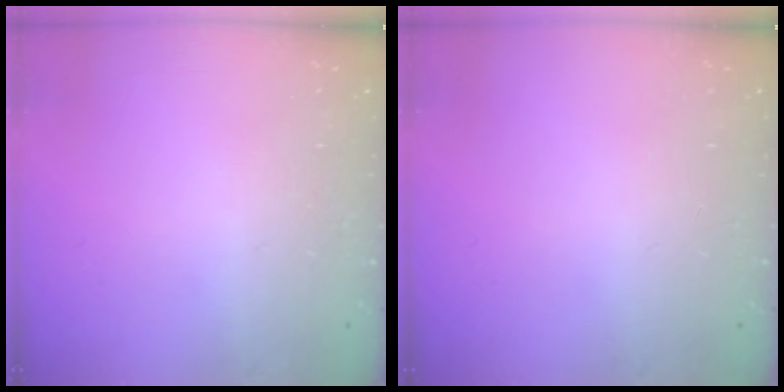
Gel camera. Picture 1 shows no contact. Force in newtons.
{"total": 0.0}